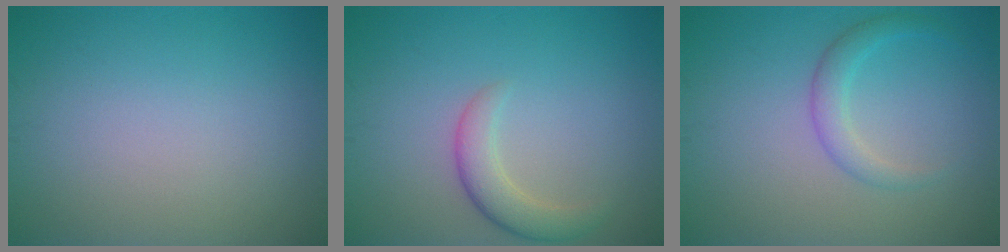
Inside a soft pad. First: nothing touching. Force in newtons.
{"total": 2.8, "press": 2.7, "slide": 0.3}
{"total": 2.1, "press": 2.1, "slide": 0.1}